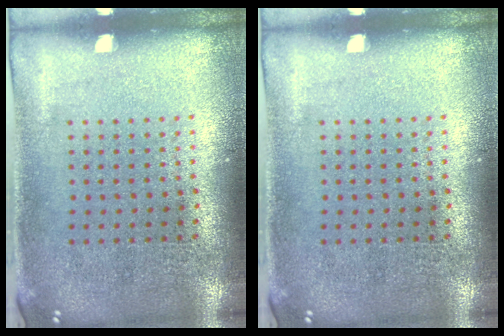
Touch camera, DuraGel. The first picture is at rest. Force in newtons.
{"total": 0.0}